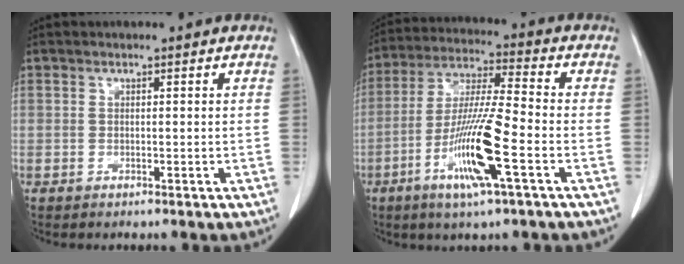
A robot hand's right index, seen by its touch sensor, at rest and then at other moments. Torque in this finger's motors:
{"motor_torque": [1.92, -0.21, 0.41, 0.15]}